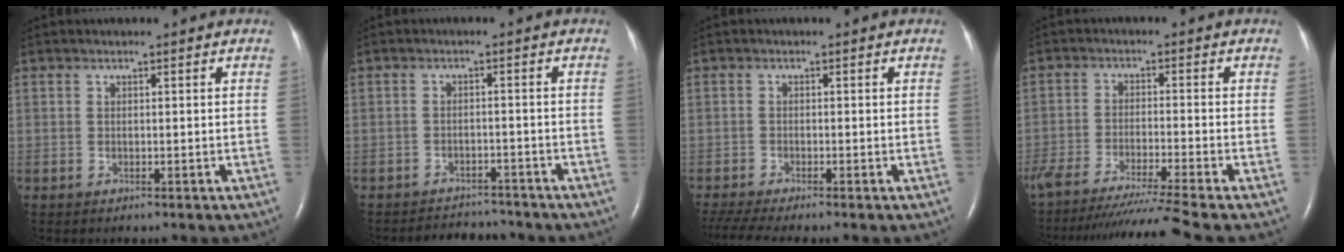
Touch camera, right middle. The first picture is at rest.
{"total": 4.9, "force": [-4.8, 0.9, -0.5], "torque": [0.005, 0.006, -0.070]}
{"total": 5.6, "force": [-4.8, -0.2, 3.0], "torque": [-0.055, -0.014, -0.083]}
{"total": 14.6, "force": [-12.5, -2.8, 6.8], "torque": [-0.100, -0.049, -0.203]}